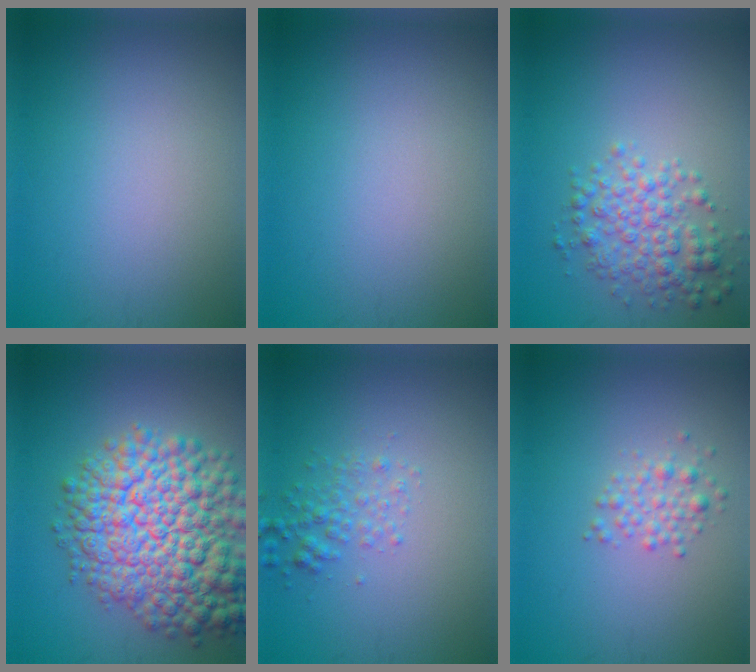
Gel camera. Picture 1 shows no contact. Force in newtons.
{"total": 0.0}
{"total": 3.9, "press": 3.9, "slide": 0.1}
{"total": 12.7, "press": 12.7, "slide": 0.5}
{"total": 2.0, "press": 2.0, "slide": 0.1}
{"total": 1.9, "press": 1.9, "slide": 0.1}